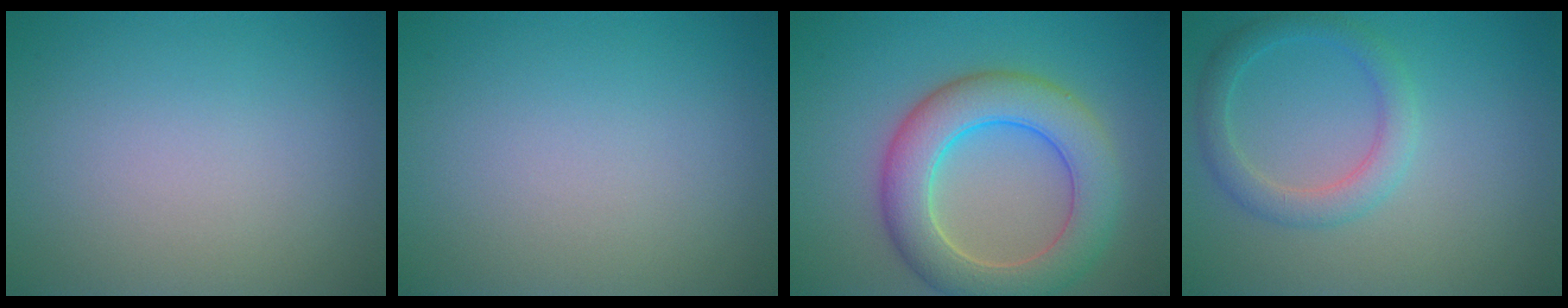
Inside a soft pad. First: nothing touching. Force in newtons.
{"total": 0.0}
{"total": 7.5, "press": 7.5, "slide": 0.3}
{"total": 2.8, "press": 2.8, "slide": 0.1}